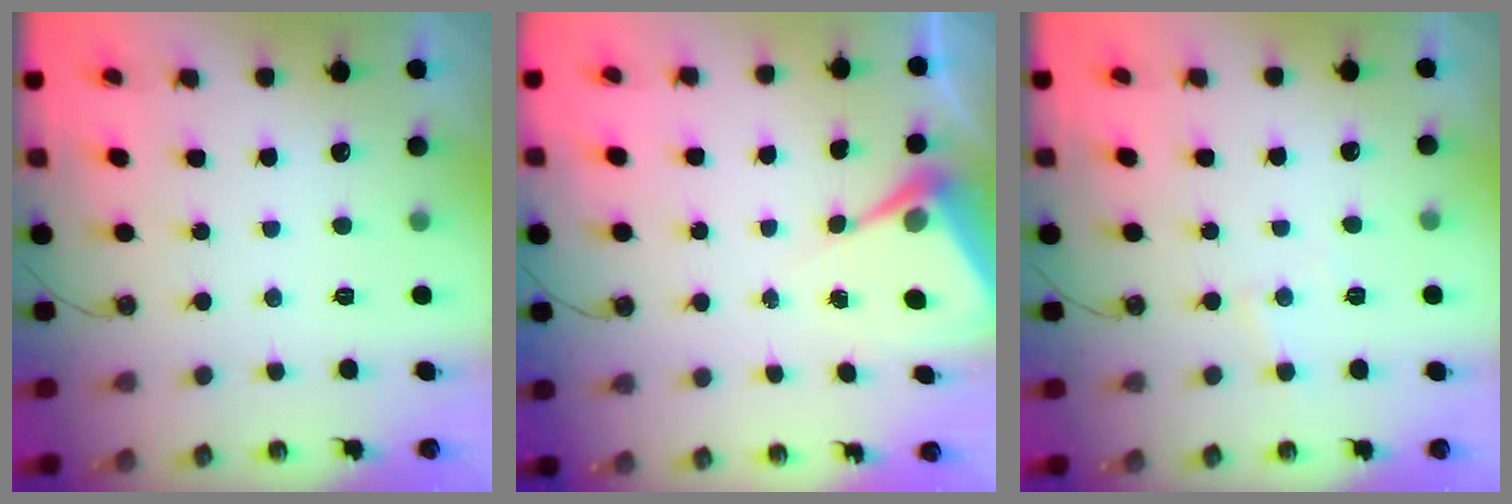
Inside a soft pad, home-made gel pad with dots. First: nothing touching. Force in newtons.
{"total": 6.7, "press": 6.7, "slide": 0.5}
{"total": 4.3, "press": 4.2, "slide": 0.7}